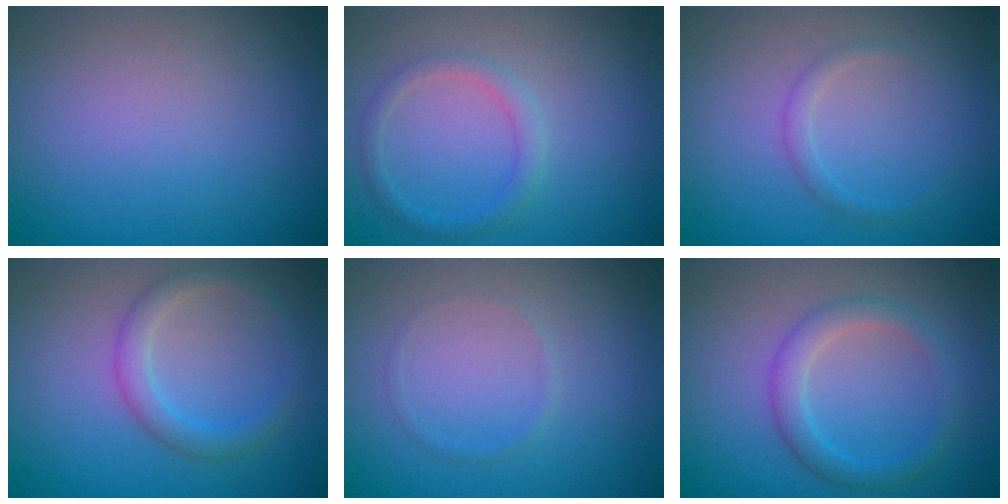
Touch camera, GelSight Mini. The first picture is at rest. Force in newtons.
{"total": 1.7, "press": 1.7, "slide": 0.1}
{"total": 1.1, "press": 1.1, "slide": 0.1}
{"total": 2.4, "press": 2.4, "slide": 0.1}
{"total": 0.6, "press": 0.6, "slide": 0.1}
{"total": 2.6, "press": 2.6, "slide": 0.1}